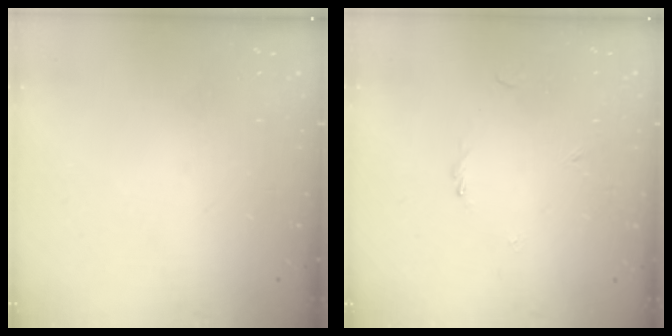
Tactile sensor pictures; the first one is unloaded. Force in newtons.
{"total": 1.2, "press": 1.2, "slide": 0.4}